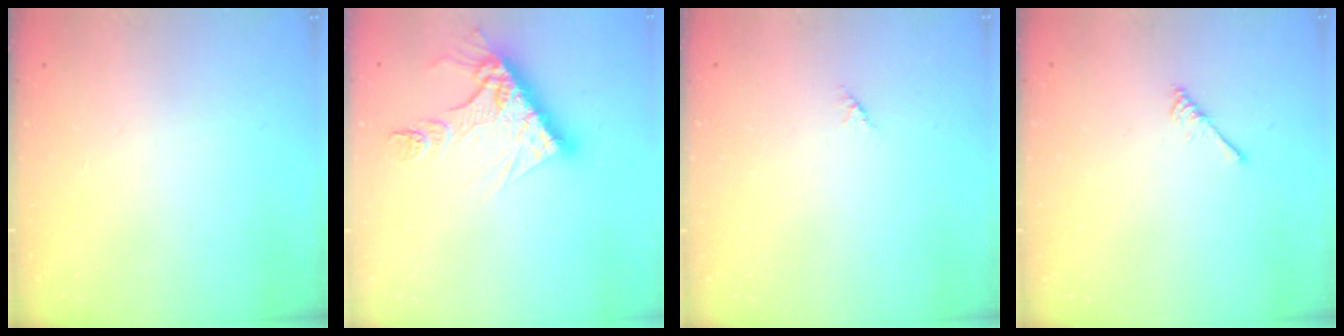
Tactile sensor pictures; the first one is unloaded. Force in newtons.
{"total": 13.5, "press": 13.4, "slide": 1.2}
{"total": 1.2, "press": 1.2, "slide": 0.3}
{"total": 3.0, "press": 2.9, "slide": 0.5}